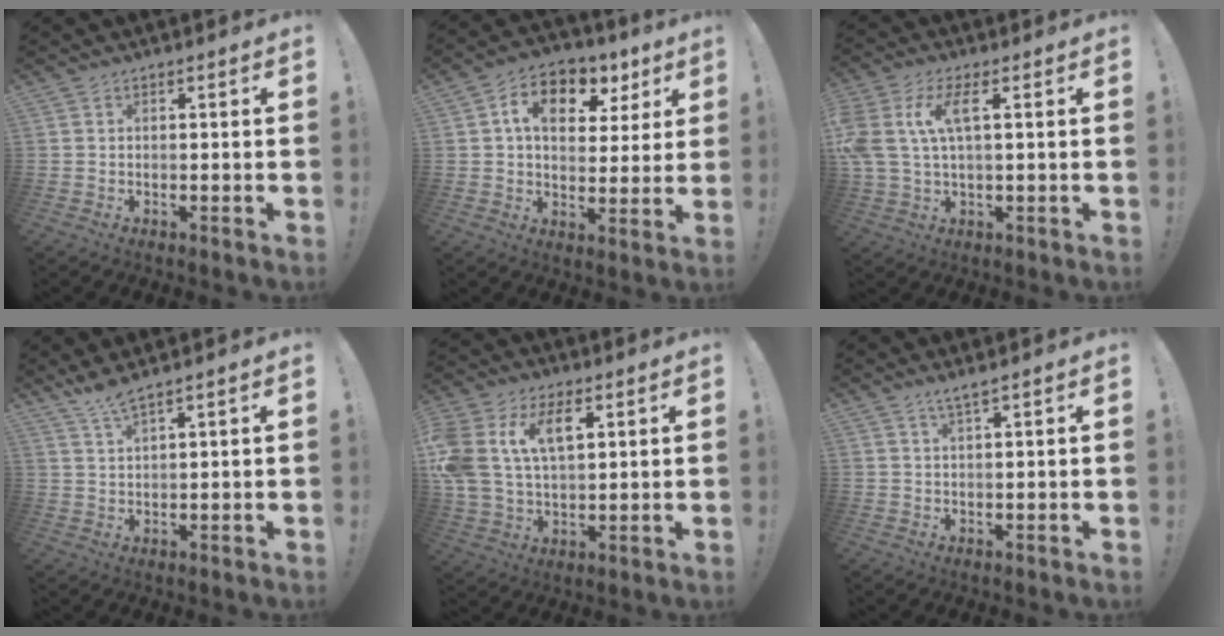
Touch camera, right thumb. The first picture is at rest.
{"total": 12.0, "force": [4.7, 8.0, 7.6], "torque": [-0.110, -0.016, 0.083]}
{"total": 9.6, "force": [2.9, 4.1, 8.1], "torque": [-0.188, -0.001, 0.052]}
{"total": 4.4, "force": [3.5, 0.1, 2.6], "torque": [-0.063, -0.013, 0.063]}
{"total": 14.0, "force": [5.7, 8.9, 9.1], "torque": [-0.196, -0.014, 0.105]}
{"total": 2.5, "force": [1.7, -0.3, 1.8], "torque": [-0.034, -0.006, 0.028]}